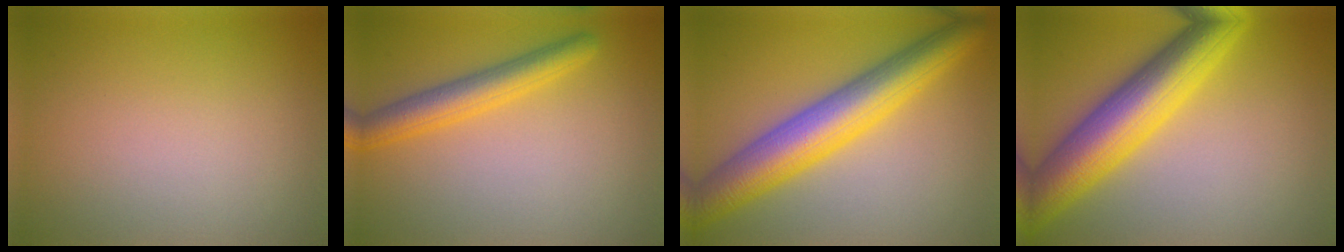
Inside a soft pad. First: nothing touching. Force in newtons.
{"total": 3.9, "press": 3.9, "slide": 0.2}
{"total": 8.4, "press": 8.4, "slide": 0.1}
{"total": 9.4, "press": 9.4, "slide": 0.1}